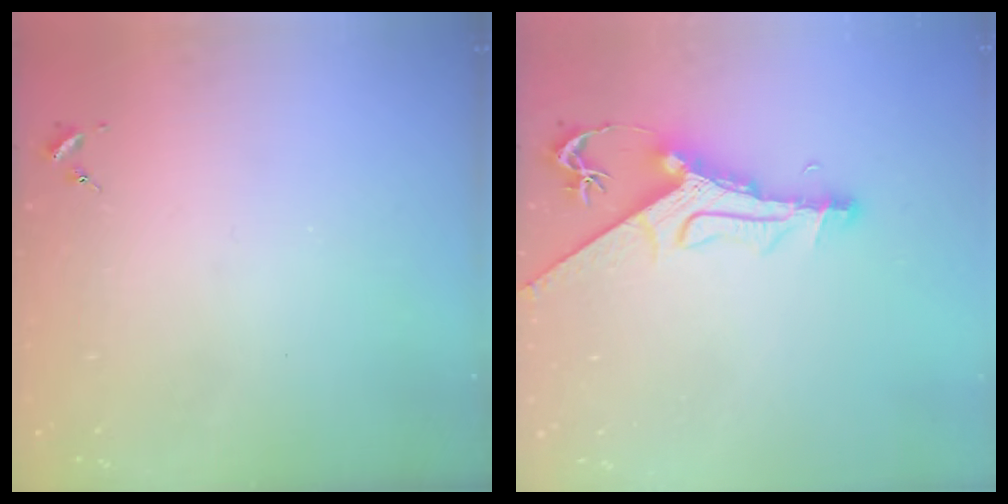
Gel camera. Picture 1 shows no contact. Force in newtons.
{"total": 11.9, "press": 11.8, "slide": 1.3}